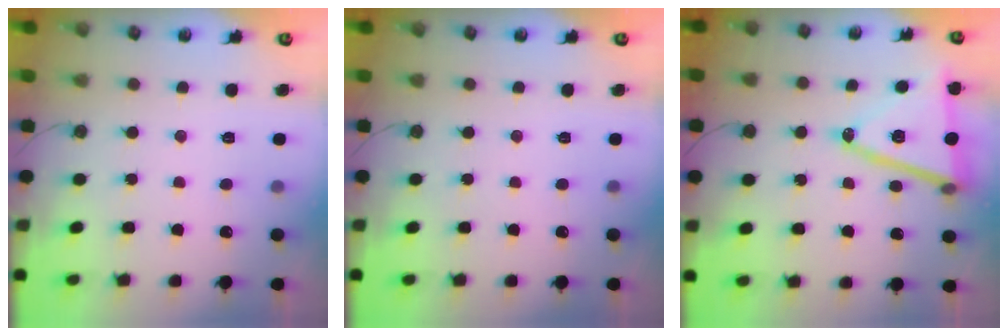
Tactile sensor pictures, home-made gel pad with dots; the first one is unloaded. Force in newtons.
{"total": 0.0}
{"total": 17.0, "press": 16.5, "slide": 3.9}